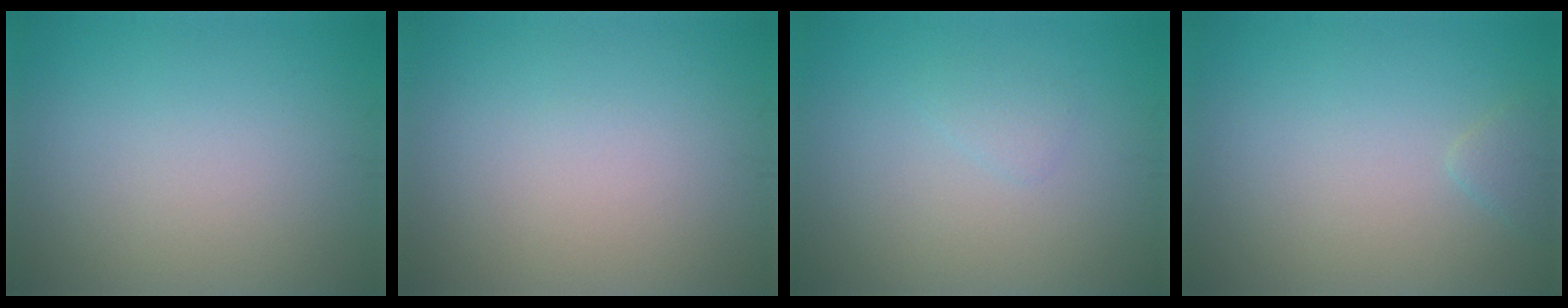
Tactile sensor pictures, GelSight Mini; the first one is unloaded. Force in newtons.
{"total": 0.0}
{"total": 0.9, "press": 0.9, "slide": 0.1}
{"total": 1.0, "press": 1.0, "slide": 0.1}